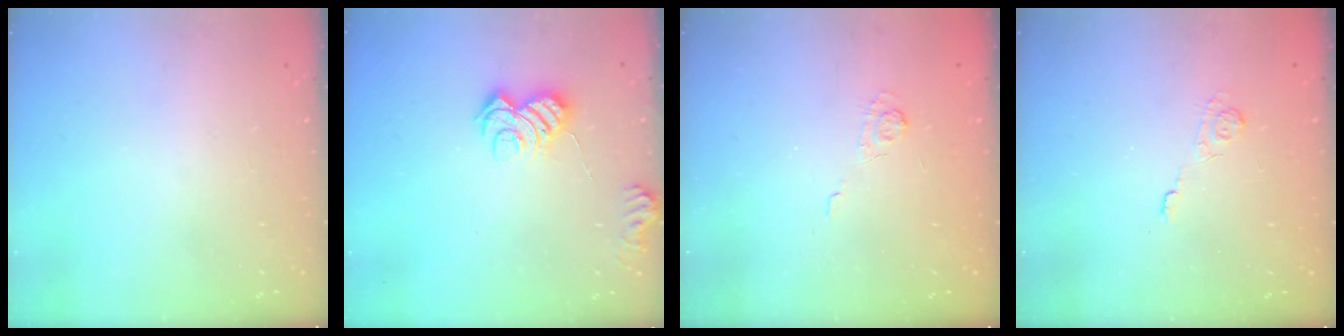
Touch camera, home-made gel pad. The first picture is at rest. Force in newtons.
{"total": 7.8, "press": 7.7, "slide": 0.9}
{"total": 2.0, "press": 1.3, "slide": 1.5}
{"total": 2.2, "press": 1.8, "slide": 1.3}